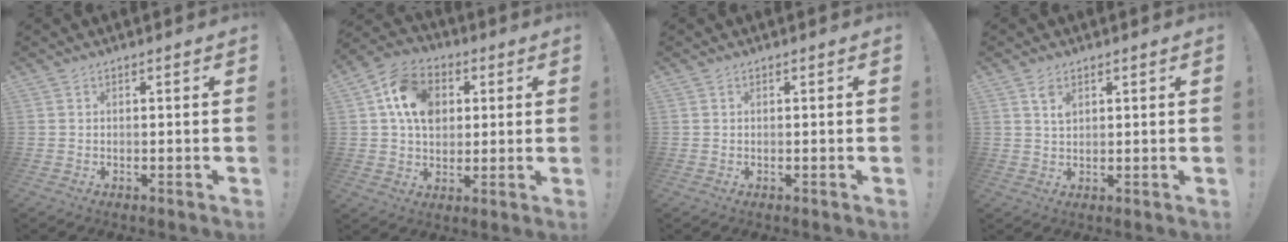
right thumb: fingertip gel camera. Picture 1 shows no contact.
{"total": 14.6, "force": [4.1, 11.3, 8.4], "torque": [-0.145, -0.002, 0.083]}
{"total": 0.0}
{"total": 3.4, "force": [2.1, 1.7, 2.1], "torque": [-0.024, -0.012, 0.034]}